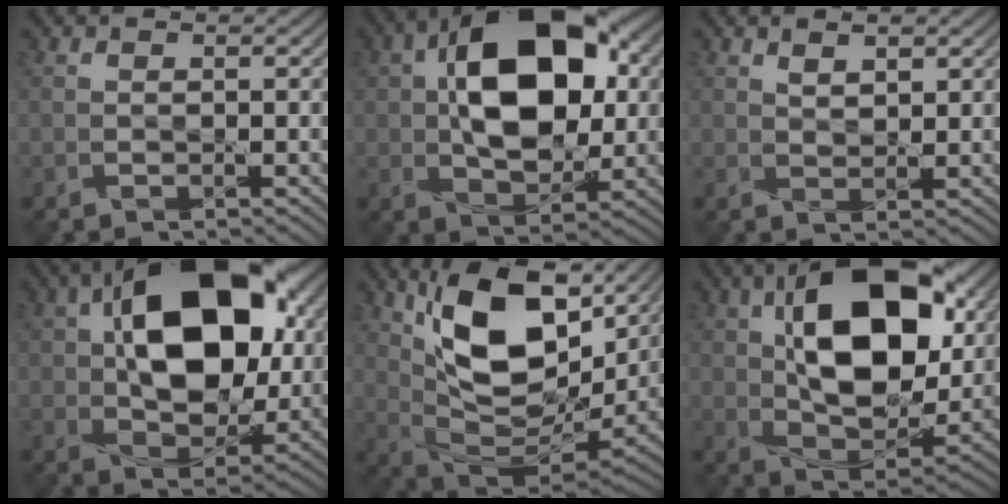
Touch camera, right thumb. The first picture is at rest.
{"total": 14.1, "force": [2.3, 8.5, 11.0], "torque": [-0.180, 0.021, 0.036]}
{"total": 2.2, "force": [1.7, 0.6, 1.2], "torque": [-0.019, -0.003, 0.036]}
{"total": 16.2, "force": [3.6, 10.1, 12.1], "torque": [-0.197, 0.027, 0.058]}
{"total": 15.1, "force": [6.8, 7.7, 11.1], "torque": [-0.210, 0.002, 0.132]}
{"total": 15.4, "force": [4.3, 8.6, 12.1], "torque": [-0.211, 0.017, 0.071]}